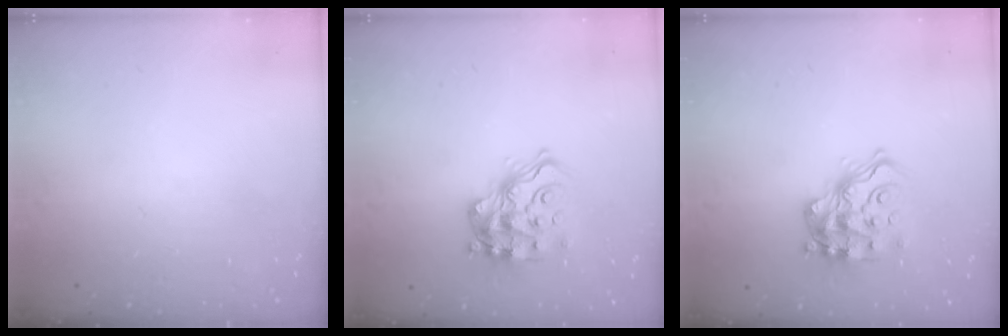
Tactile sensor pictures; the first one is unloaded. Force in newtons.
{"total": 15.1, "press": 14.9, "slide": 2.0}
{"total": 15.1, "press": 14.9, "slide": 2.0}